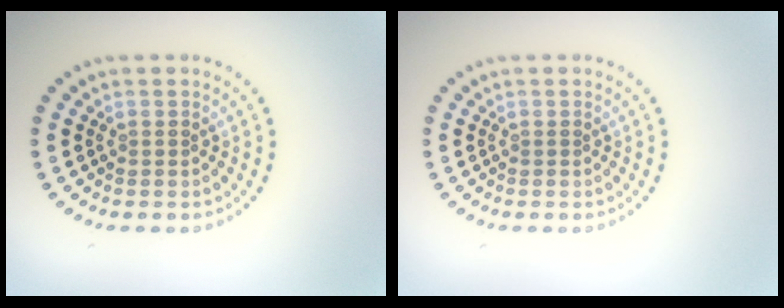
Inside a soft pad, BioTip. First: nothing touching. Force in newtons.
{"total": 0.0}